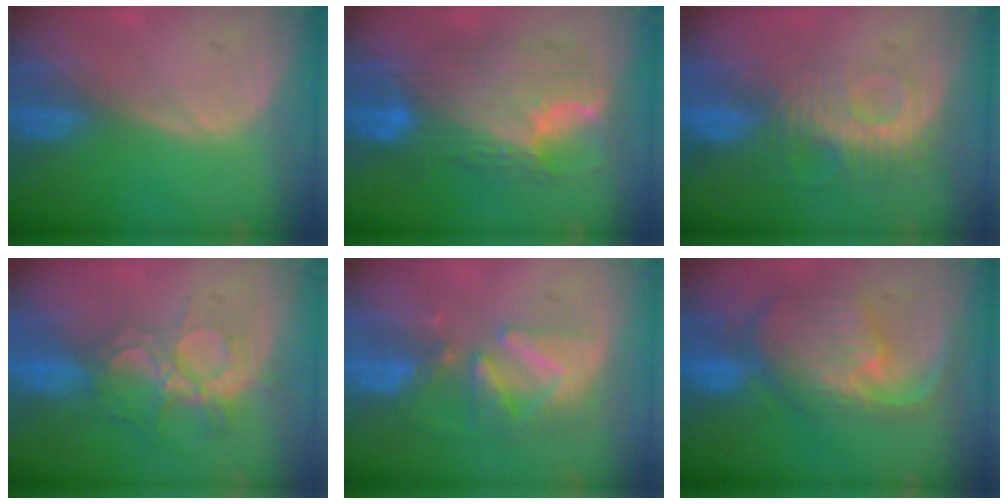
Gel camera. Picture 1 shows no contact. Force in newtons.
{"total": 11.6, "press": 11.6, "slide": 1.0}
{"total": 9.2, "press": 8.1, "slide": 4.3}
{"total": 9.3, "press": 7.8, "slide": 5.0}
{"total": 8.5, "press": 8.0, "slide": 3.1}
{"total": 10.7, "press": 9.5, "slide": 4.9}